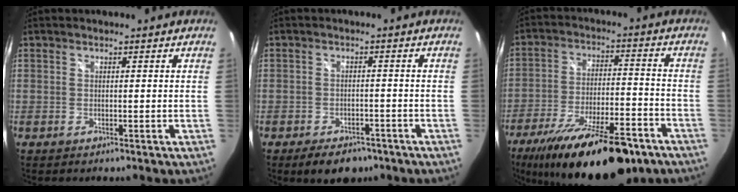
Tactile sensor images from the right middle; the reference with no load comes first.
{"total": 6.9, "force": [-5.0, 3.5, 3.1], "torque": [-0.067, -0.002, -0.068]}
{"total": 22.7, "force": [-16.2, 6.8, 14.4], "torque": [-0.254, -0.035, -0.241]}